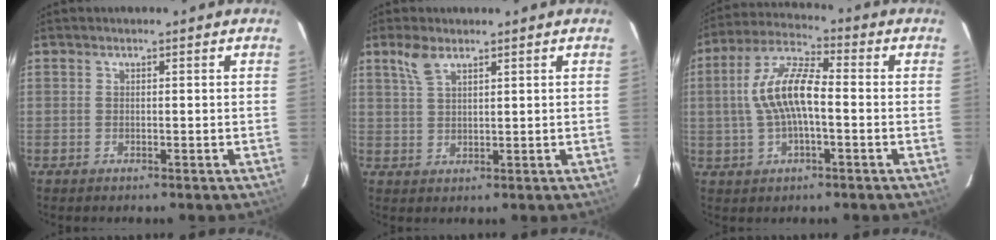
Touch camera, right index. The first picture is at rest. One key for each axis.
{"total": 3.8, "fx": 2.7, "fy": 1.4, "fz": 2.4, "tx": -0.048, "ty": 0.006, "tz": 0.056}
{"total": 11.1, "fx": -0.6, "fy": 3.9, "fz": 10.4, "tx": -0.210, "ty": 0.017, "tz": -0.012}